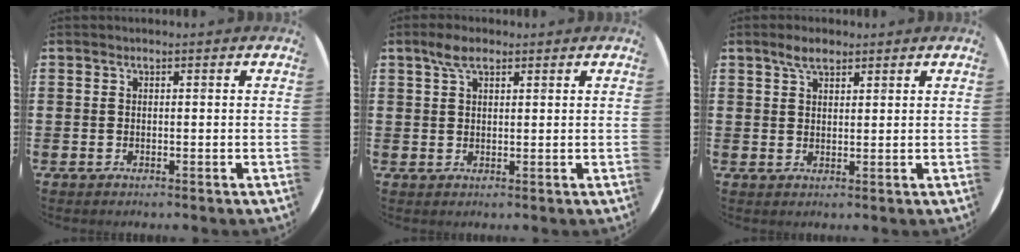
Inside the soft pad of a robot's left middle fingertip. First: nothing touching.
{"total": 3.5, "force": [2.3, 1.6, 2.1], "torque": [-0.038, 0.005, 0.040]}
{"total": 3.3, "force": [2.5, 1.3, 1.7], "torque": [-0.028, 0.004, 0.043]}